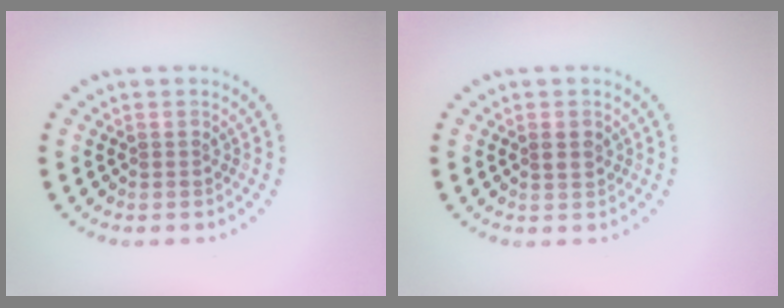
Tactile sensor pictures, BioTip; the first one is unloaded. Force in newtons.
{"total": 1.2, "press": 1.2, "slide": 0.3}